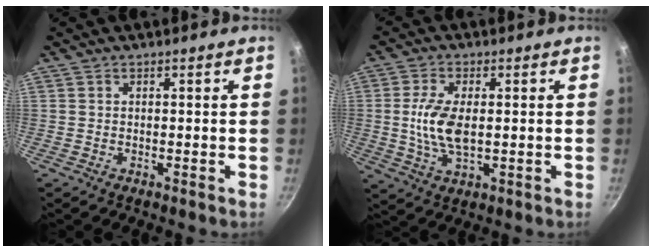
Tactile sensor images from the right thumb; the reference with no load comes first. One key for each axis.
{"total": 8.6, "fx": 0.2, "fy": 4.2, "fz": 7.4, "tx": -0.151, "ty": -0.003, "tz": 0.003}